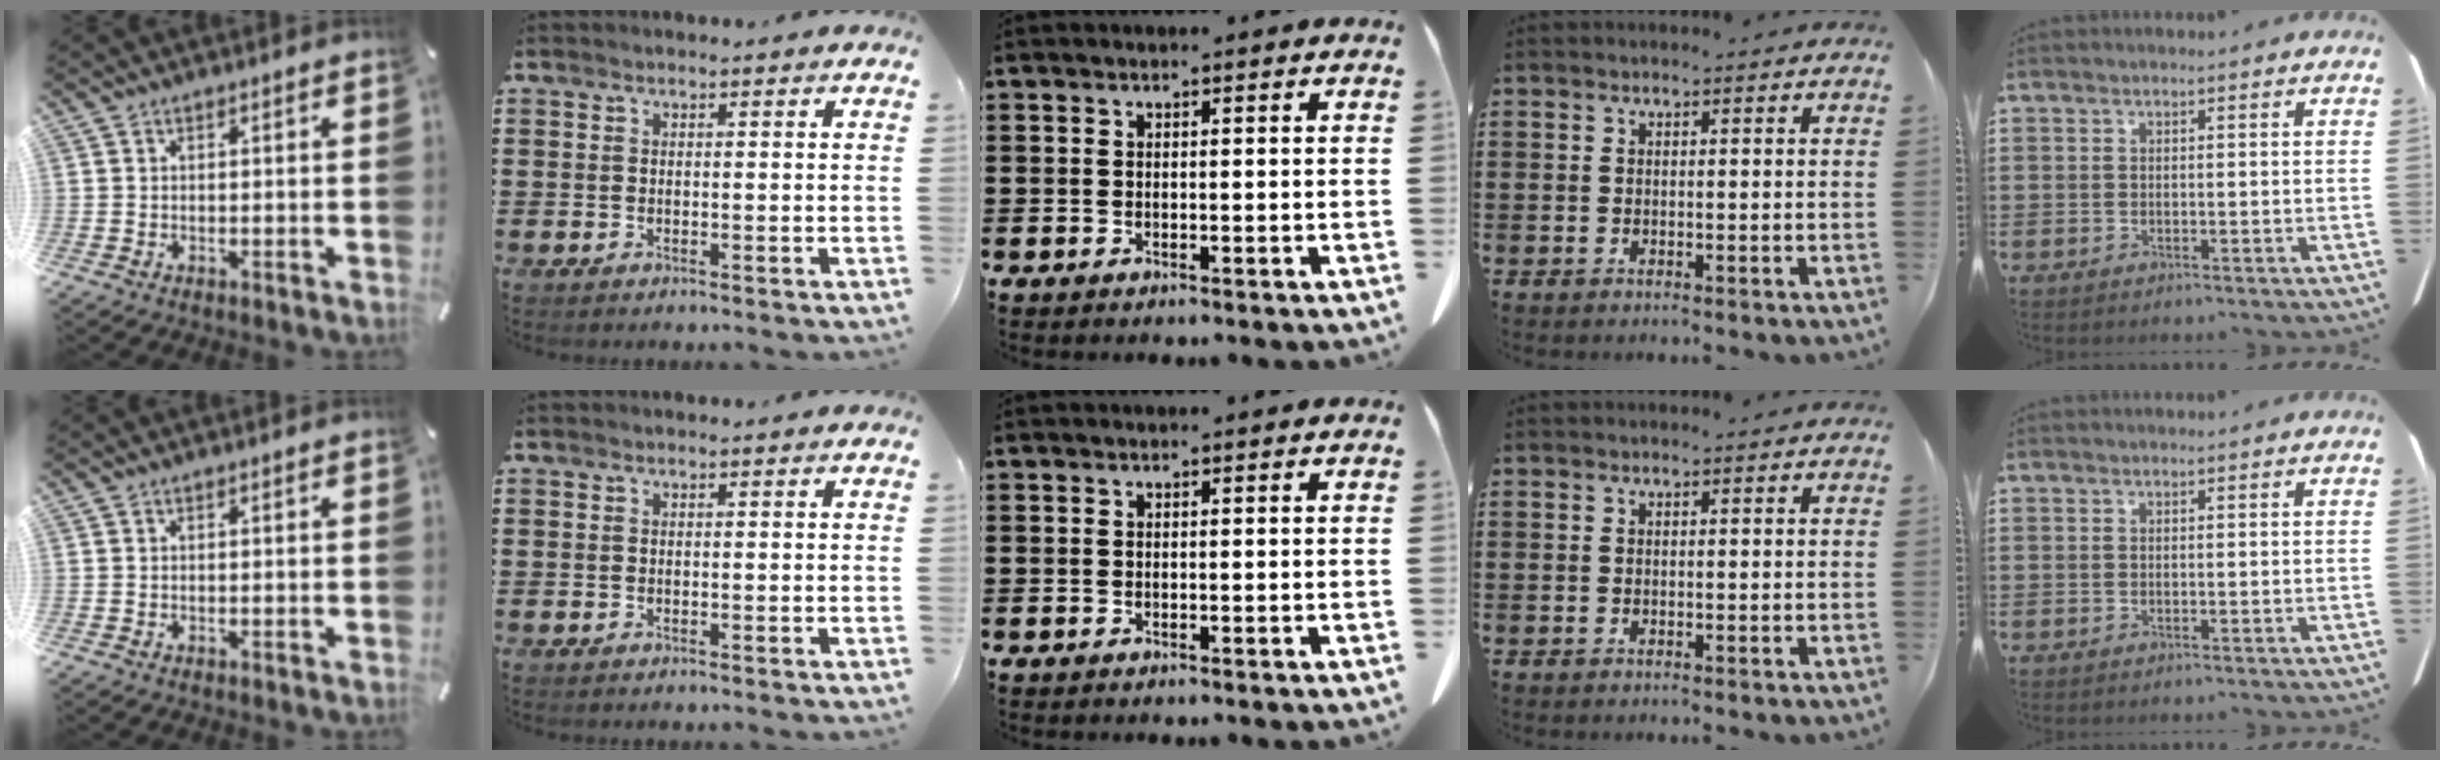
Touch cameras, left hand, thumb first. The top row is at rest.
{}